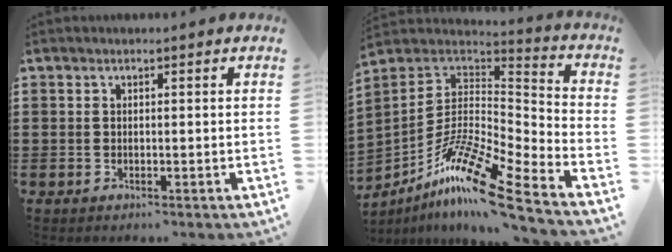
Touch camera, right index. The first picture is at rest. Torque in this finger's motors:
{"motor_torque": [-0.14, -0.03, -0.21, -0.21]}